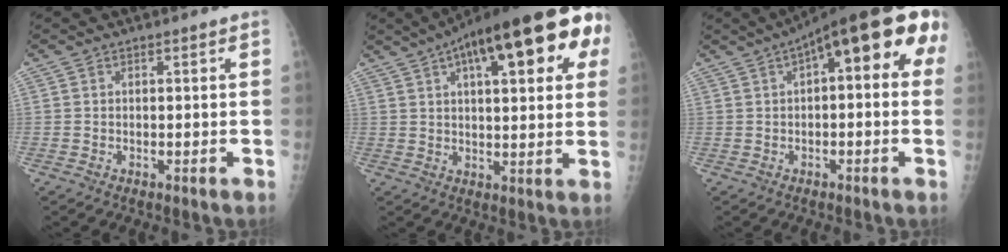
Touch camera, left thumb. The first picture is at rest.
{"total": 24.9, "force": [10.6, 8.4, 21.0], "torque": [-0.293, 0.019, 0.144]}
{"total": 16.4, "force": [4.7, 6.1, 14.5], "torque": [-0.177, 0.035, 0.049]}